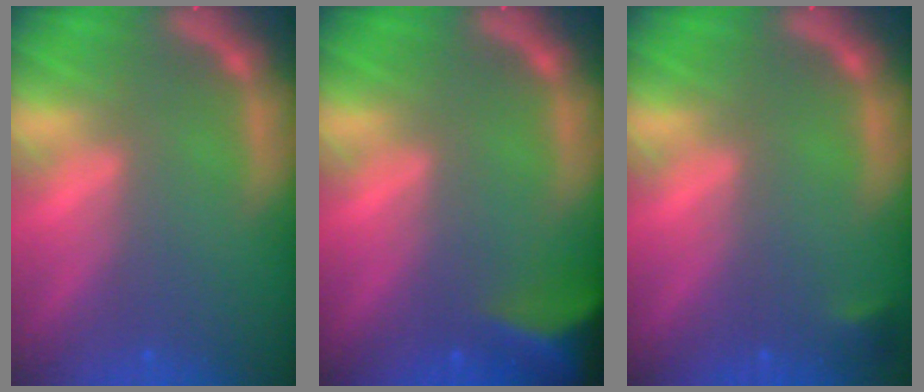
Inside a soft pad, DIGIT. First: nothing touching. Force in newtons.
{"total": 7.0}
{"total": 0.9}